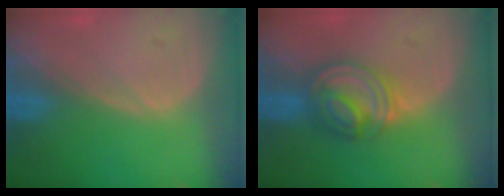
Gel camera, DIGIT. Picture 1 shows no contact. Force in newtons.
{"total": 7.0, "press": 6.3, "slide": 3.1}